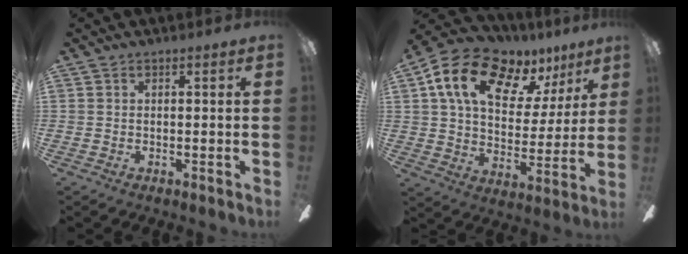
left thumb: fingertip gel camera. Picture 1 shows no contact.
{"total": 17.8, "force": [11.3, 9.5, 10.0], "torque": [-0.180, -0.057, 0.199]}